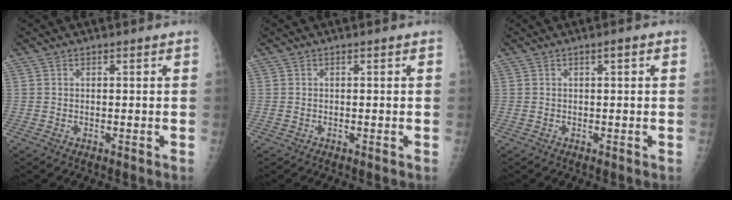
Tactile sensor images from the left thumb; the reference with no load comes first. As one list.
[{"total": 0.0}, {"total": 1.0, "force": [0.5, 0.1, 0.9], "torque": [-0.015, 0.003, 0.006]}]